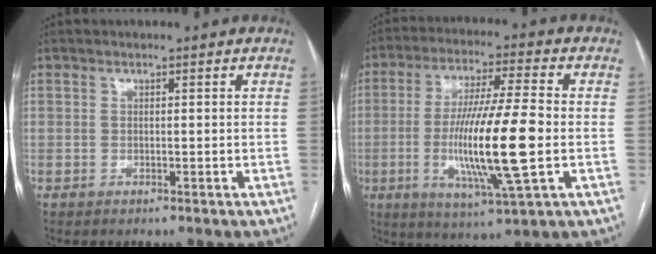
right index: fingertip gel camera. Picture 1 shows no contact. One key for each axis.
{"total": 15.9, "fx": -2.5, "fy": 0.7, "fz": 15.7, "tx": -0.302, "ty": -0.015, "tz": -0.045}